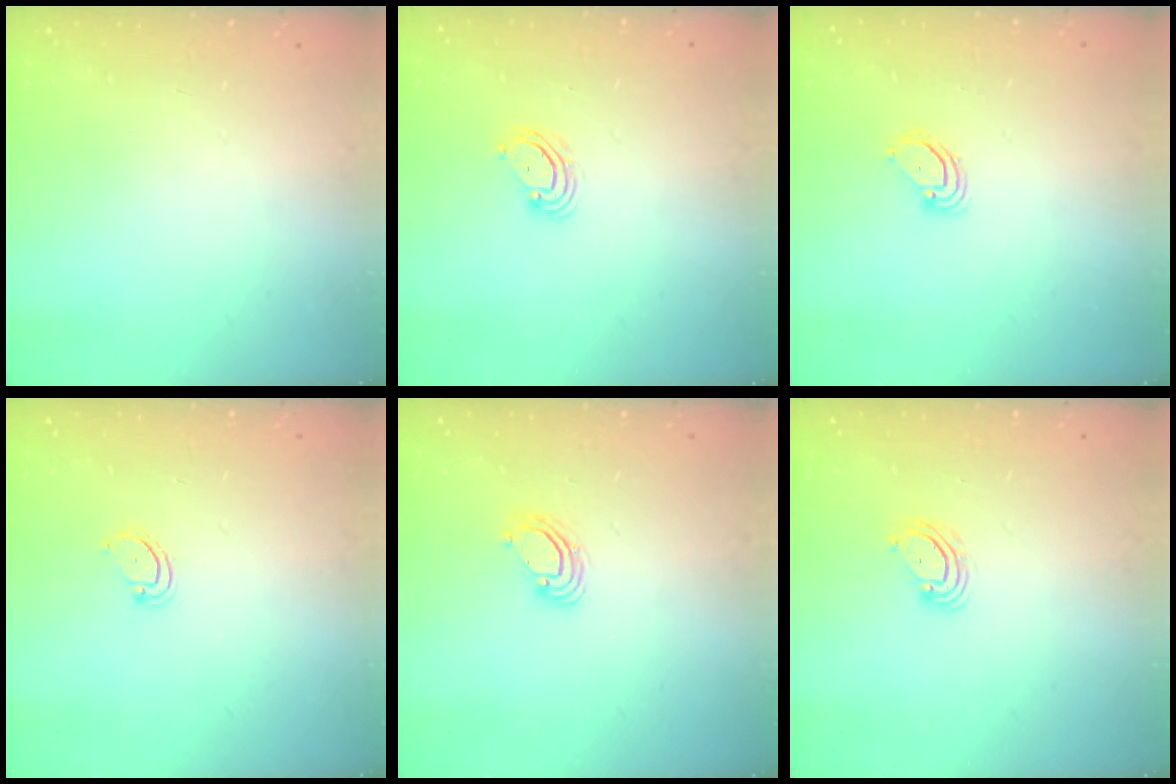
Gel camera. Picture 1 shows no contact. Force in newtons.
{"total": 5.5, "press": 5.5, "slide": 0.6}
{"total": 3.0, "press": 3.0, "slide": 0.2}
{"total": 2.3, "press": 2.3, "slide": 0.2}
{"total": 4.8, "press": 4.8, "slide": 0.3}
{"total": 5.5, "press": 5.5, "slide": 0.6}